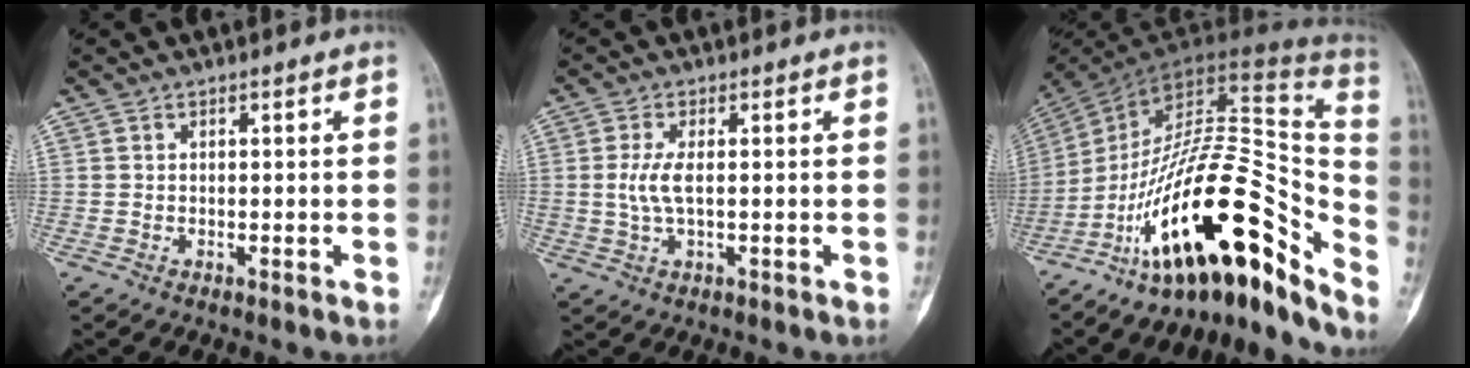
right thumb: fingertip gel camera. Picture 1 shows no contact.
{"total": 4.2, "force": [0.1, 1.5, 3.9], "torque": [-0.100, 0.000, 0.004]}
{"total": 27.7, "force": [-17.2, 8.8, 19.9], "torque": [-0.240, 0.124, -0.276]}